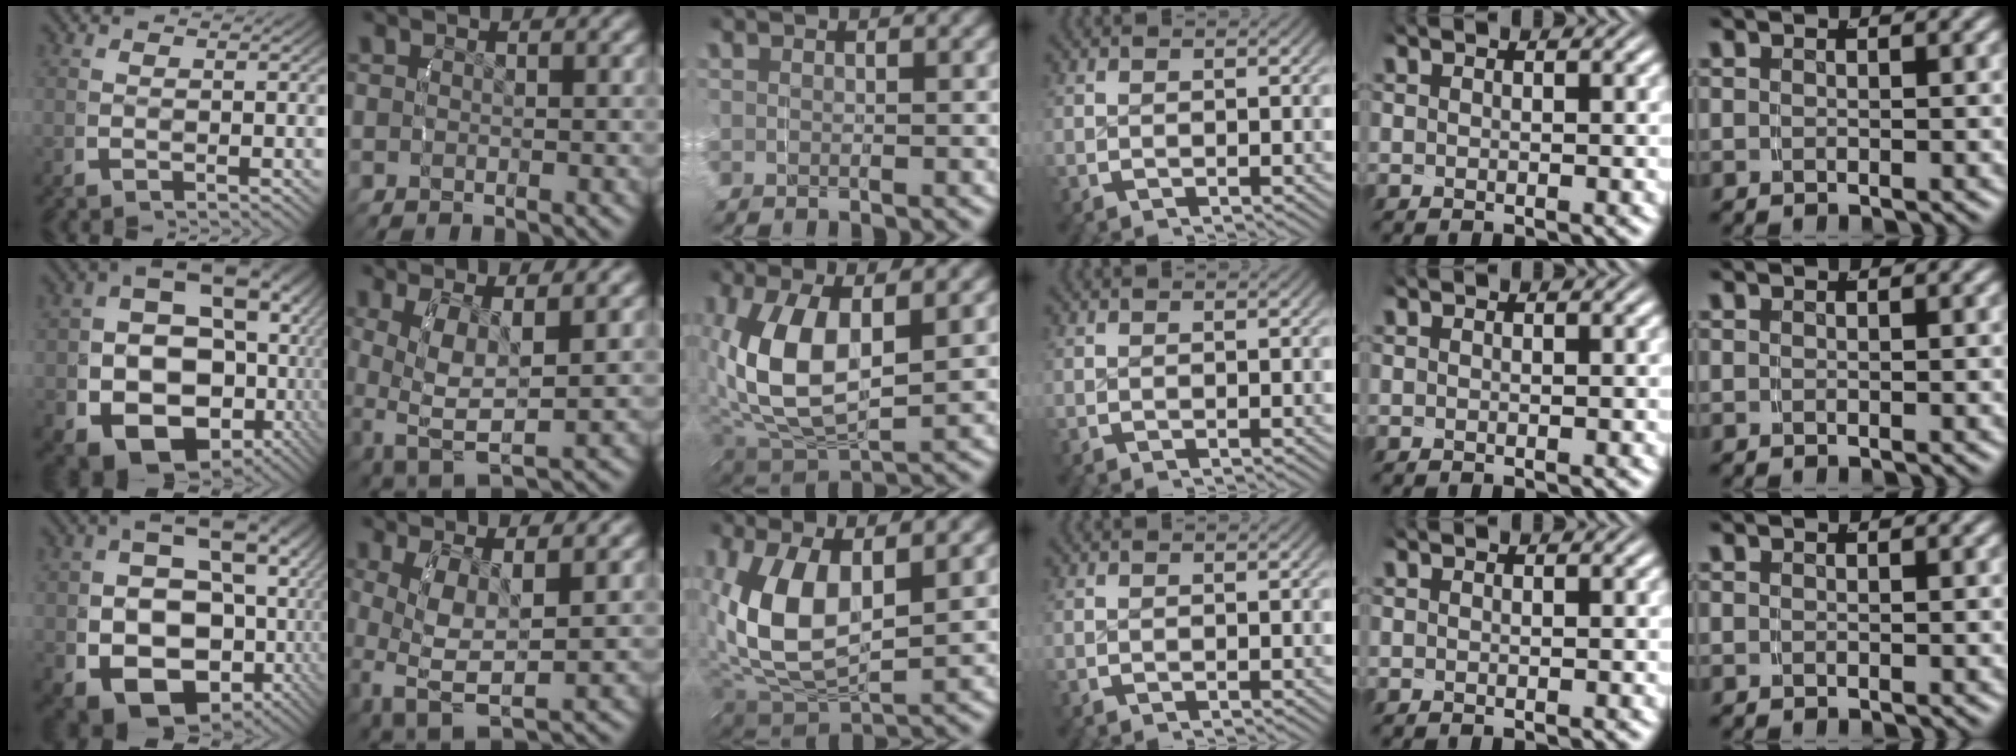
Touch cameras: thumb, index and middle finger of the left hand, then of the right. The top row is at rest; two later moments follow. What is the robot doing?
{"motion": "grasp_and_lifting", "object": "towel"}